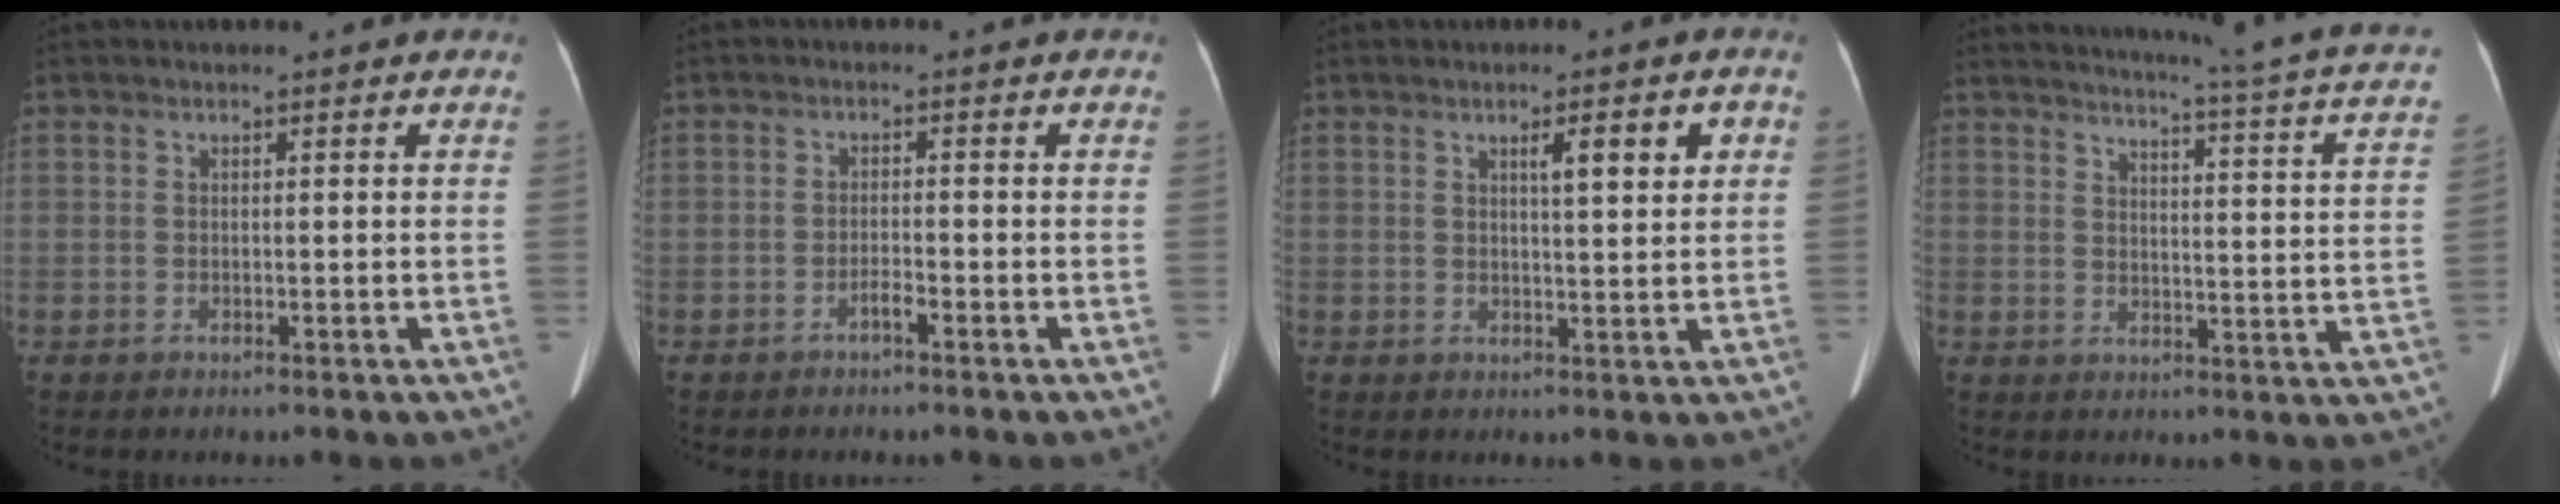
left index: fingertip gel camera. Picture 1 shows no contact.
{"total": 1.4, "force": [-1.1, 0.0, 0.9], "torque": [-0.016, 0.002, -0.022]}
{"total": 4.8, "force": [1.8, 0.7, 4.4], "torque": [-0.065, 0.008, 0.029]}
{"total": 21.8, "force": [18.8, -0.5, 10.9], "torque": [-0.155, -0.056, 0.216]}